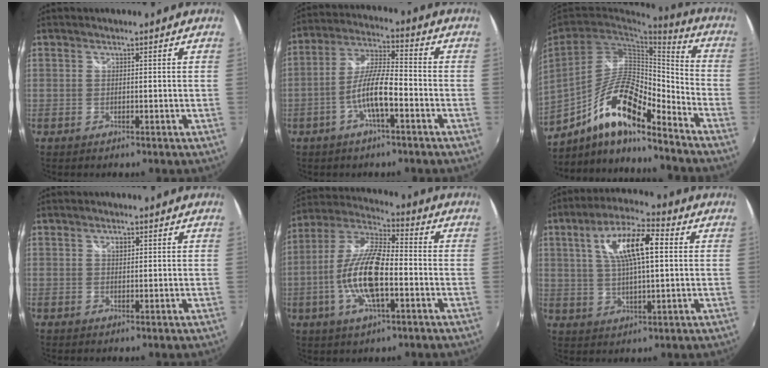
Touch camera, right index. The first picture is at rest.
{"total": 9.0, "force": [-3.8, 1.8, 8.0], "torque": [-0.166, 0.007, -0.069]}
{"total": 15.9, "force": [-10.0, 4.1, 11.6], "torque": [-0.218, -0.002, -0.188]}
{"total": 1.3, "force": [0.5, 0.8, 0.8], "torque": [-0.012, 0.003, 0.008]}
{"total": 14.8, "force": [-3.6, 4.9, 13.5], "torque": [-0.275, -0.001, -0.073]}
{"total": 12.3, "force": [3.1, 3.8, 11.3], "torque": [-0.208, 0.019, 0.055]}